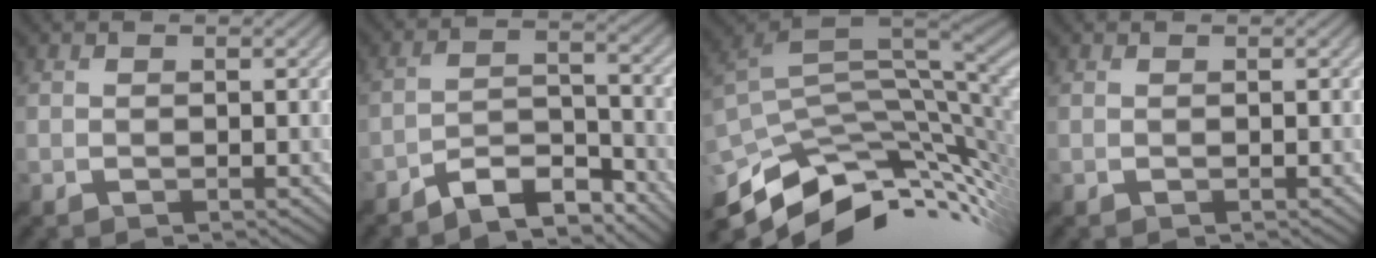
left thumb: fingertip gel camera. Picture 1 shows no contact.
{"total": 7.0, "force": [-5.9, 2.2, 3.1], "torque": [-0.050, 0.004, -0.114]}
{"total": 13.0, "force": [-3.7, 7.4, 10.0], "torque": [-0.207, -0.017, -0.060]}
{"total": 0.0}